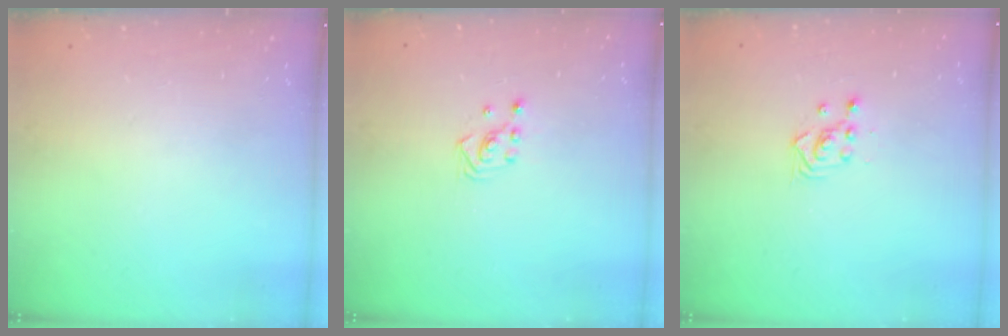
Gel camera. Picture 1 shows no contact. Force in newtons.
{"total": 2.8, "press": 2.8, "slide": 0.3}
{"total": 2.3, "press": 2.3, "slide": 0.3}